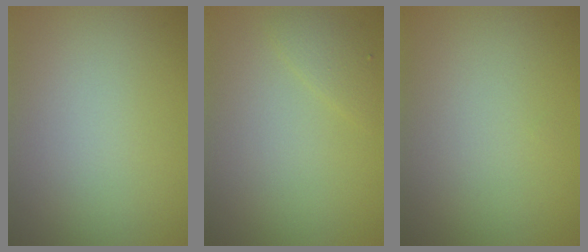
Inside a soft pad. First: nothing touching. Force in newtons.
{"total": 1.2, "press": 1.2, "slide": 0.1}
{"total": 0.0}